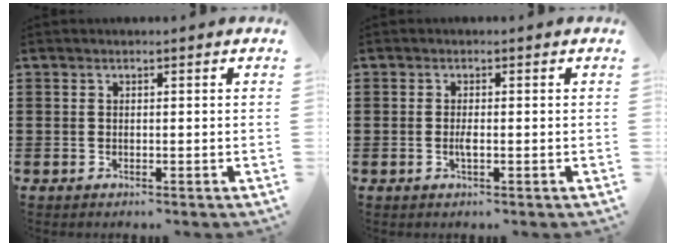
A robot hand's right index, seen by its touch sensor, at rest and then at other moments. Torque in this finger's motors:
{"motor_torque": [1.09, 1.04, 0.15, 0.01]}